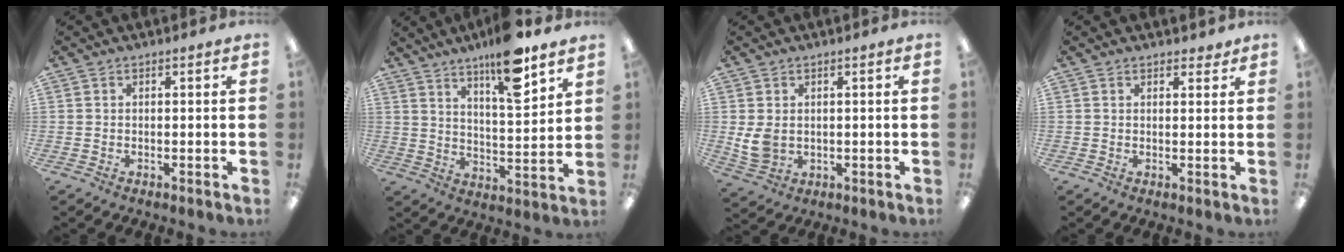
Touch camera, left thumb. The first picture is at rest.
{"total": 14.0, "force": [10.3, 3.4, 8.8], "torque": [-0.134, -0.061, 0.170]}
{"total": 5.2, "force": [0.7, 3.9, 3.3], "torque": [-0.072, -0.005, 0.014]}
{"total": 1.8, "force": [1.4, 1.0, 0.4], "torque": [-0.001, -0.002, 0.025]}